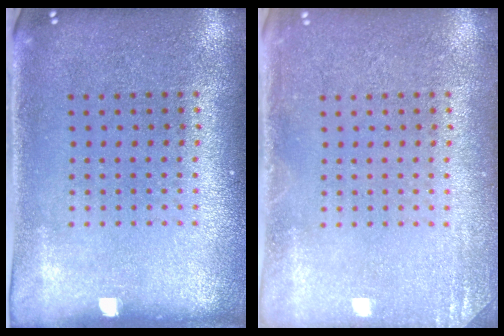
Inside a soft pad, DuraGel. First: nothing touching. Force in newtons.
{"total": 1.5, "press": 1.4, "slide": 0.2}